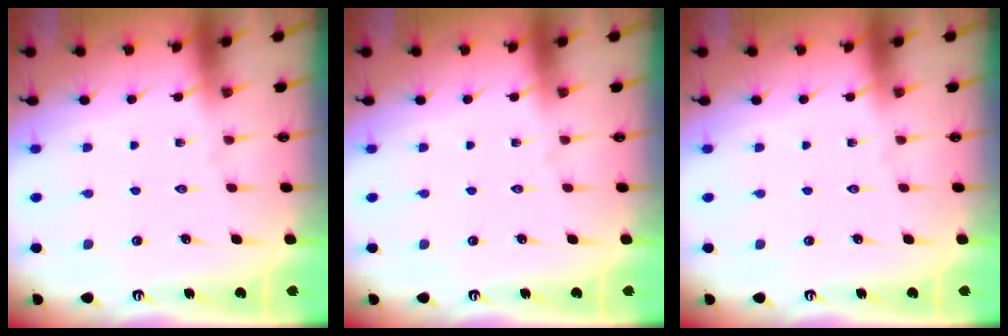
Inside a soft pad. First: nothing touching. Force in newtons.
{"total": 0.0}
{"total": 0.0}